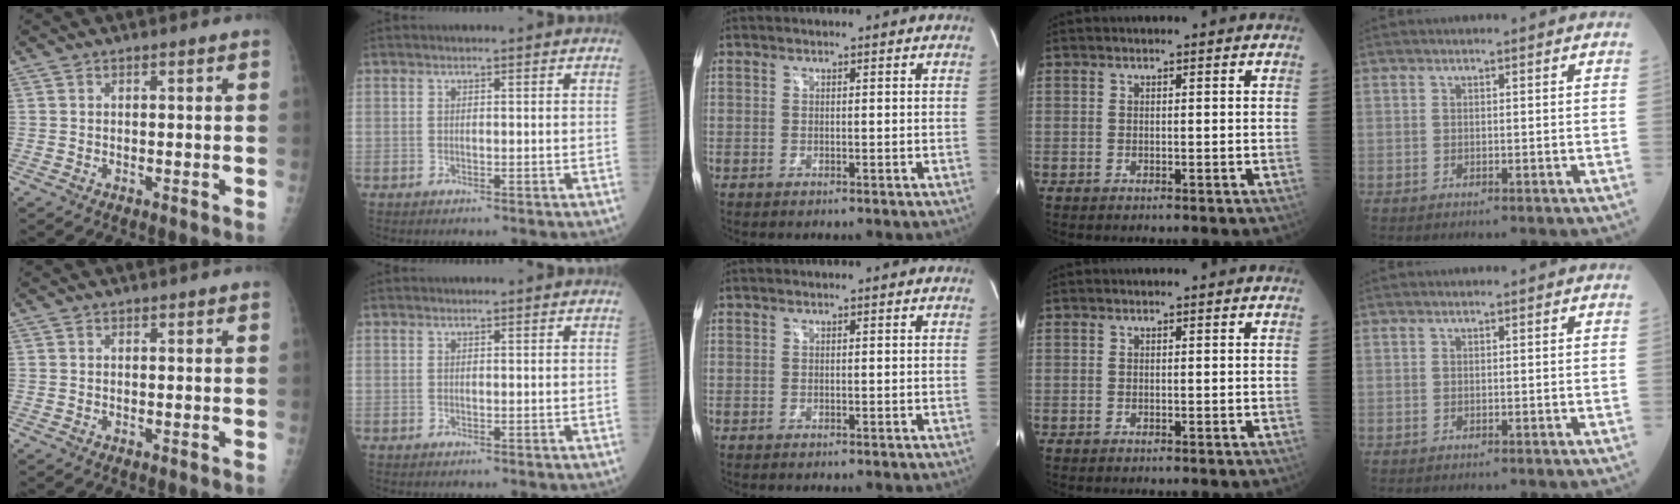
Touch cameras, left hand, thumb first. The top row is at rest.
{}